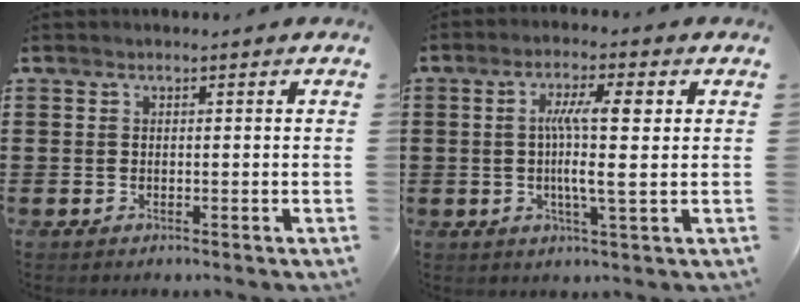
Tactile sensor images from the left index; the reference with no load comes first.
{"total": 7.9, "force": [1.1, 1.0, 7.7], "torque": [-0.137, 0.000, 0.011]}